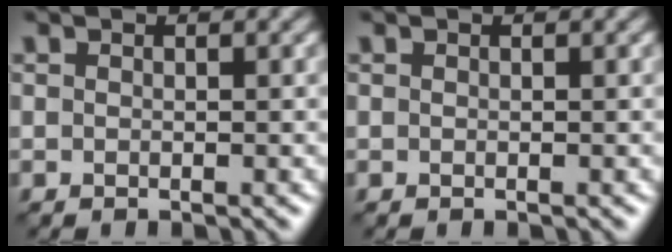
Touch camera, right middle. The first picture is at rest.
{"total": 0.0}